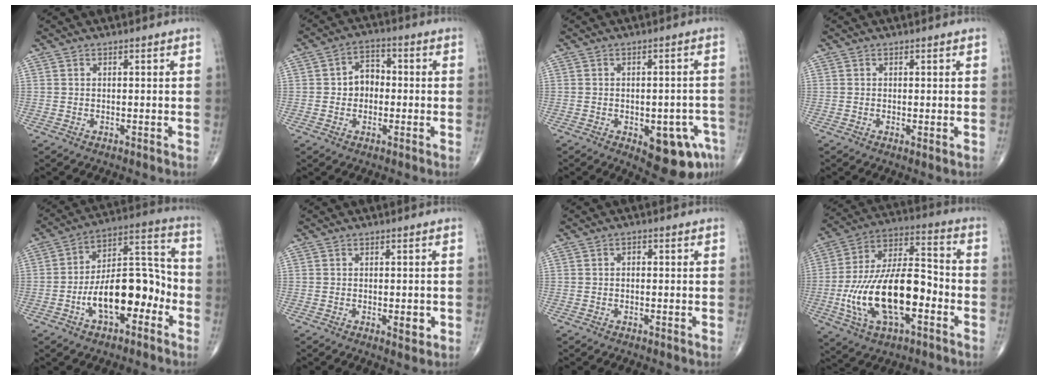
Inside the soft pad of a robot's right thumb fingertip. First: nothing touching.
{"total": 5.7, "force": [-0.3, 4.4, 3.6], "torque": [-0.033, 0.020, -0.014]}
{"total": 11.1, "force": [-4.8, 4.9, 8.7], "torque": [-0.082, 0.021, -0.048]}
{"total": 0.9, "force": [-0.1, 0.2, 0.9], "torque": [-0.019, -0.005, -0.003]}
{"total": 16.5, "force": [-5.3, 8.2, 13.3], "torque": [-0.191, 0.053, -0.090]}
{"total": 2.6, "force": [-0.6, 1.1, 2.2], "torque": [-0.025, -0.003, -0.006]}
{"total": 0.9, "force": [0.0, 0.6, 0.7], "torque": [-0.006, 0.004, -0.003]}
{"total": 21.6, "force": [-5.6, 10.0, 18.4], "torque": [-0.339, 0.038, -0.096]}